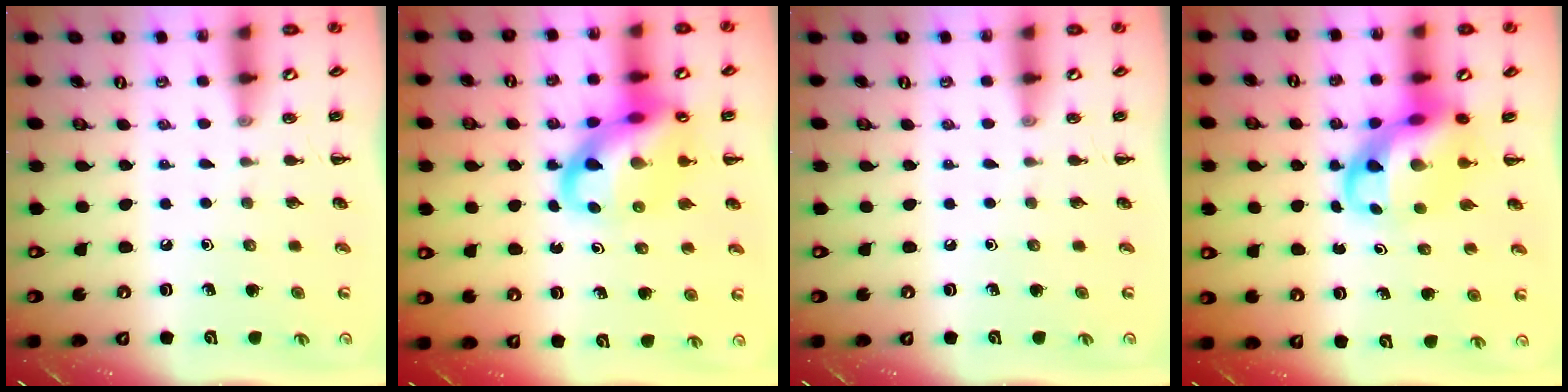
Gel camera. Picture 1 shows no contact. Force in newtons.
{"total": 15.9, "press": 15.5, "slide": 3.6}
{"total": 0.0}
{"total": 9.2, "press": 8.9, "slide": 2.5}